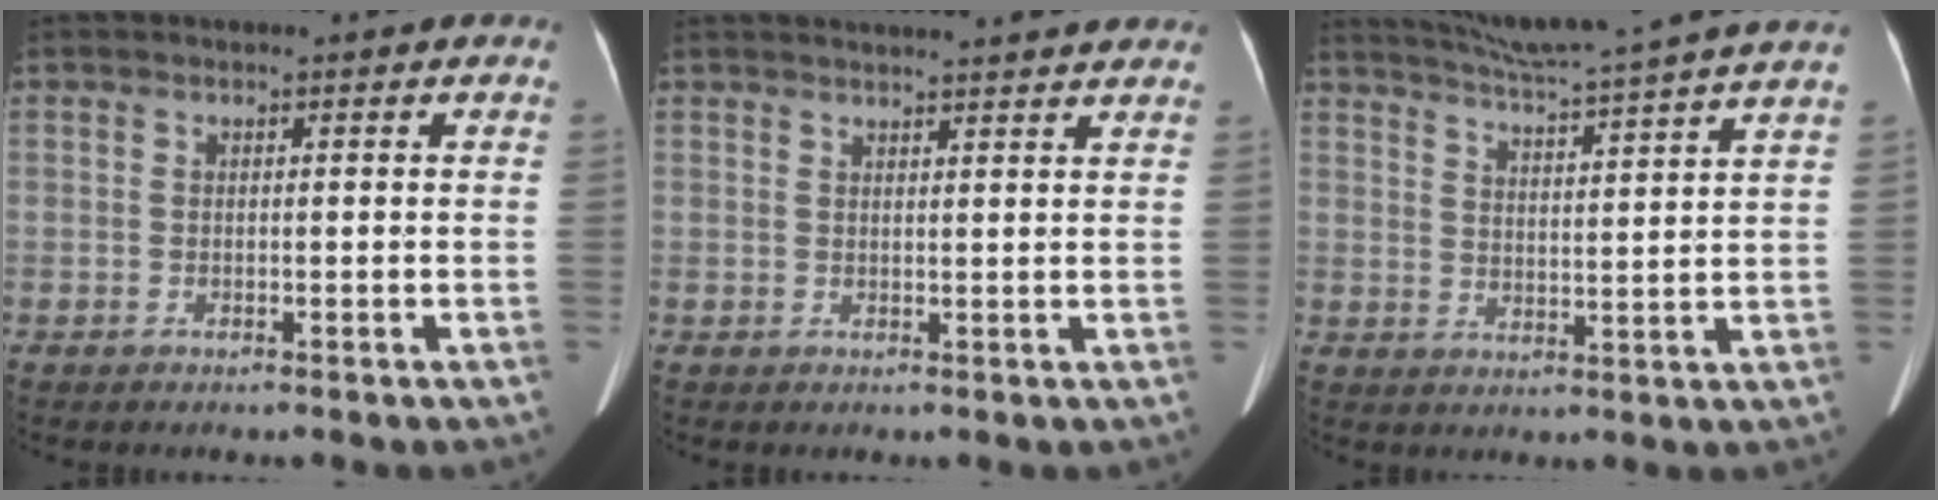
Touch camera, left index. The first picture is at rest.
{"total": 11.7, "force": [11.0, 0.3, 4.0], "torque": [-0.053, 0.019, 0.127]}
{"total": 17.5, "force": [15.5, -2.2, 7.7], "torque": [-0.140, -0.024, 0.210]}